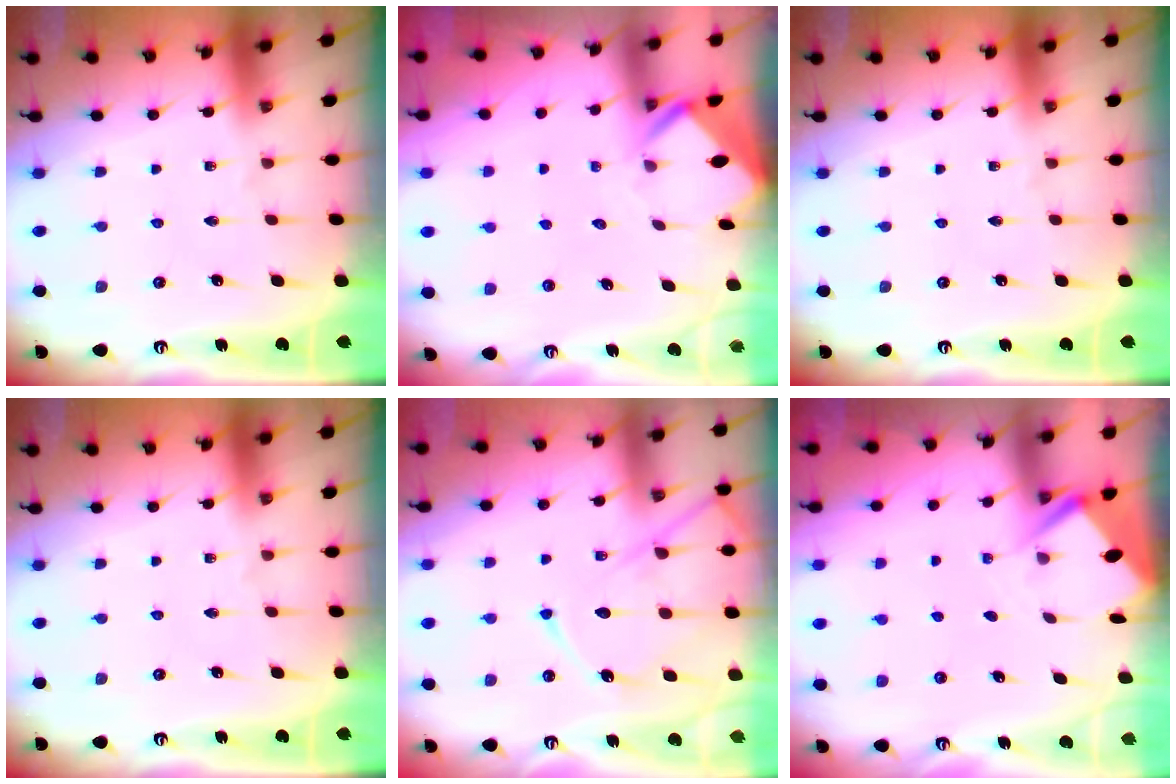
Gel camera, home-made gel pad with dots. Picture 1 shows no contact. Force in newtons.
{"total": 2.9, "press": 2.9, "slide": 0.2}
{"total": 0.0}
{"total": 0.0}
{"total": 13.5, "press": 13.5, "slide": 1.1}
{"total": 3.0, "press": 2.9, "slide": 0.4}